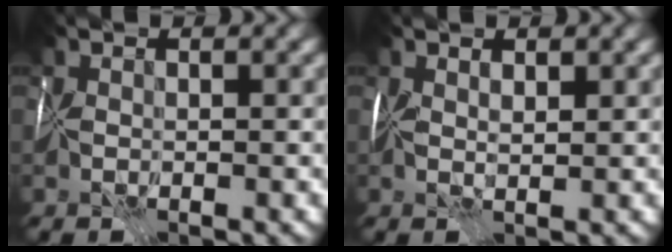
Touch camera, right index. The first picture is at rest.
{"total": 0.9, "force": [0.8, -0.3, 0.2], "torque": [0.007, -0.005, 0.016]}